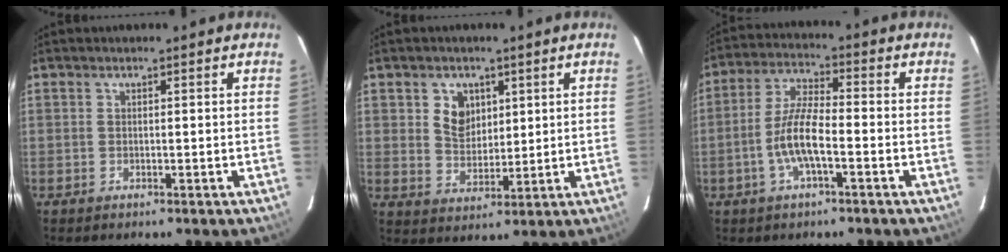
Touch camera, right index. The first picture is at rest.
{"total": 6.1, "force": [2.3, 4.9, 2.8], "torque": [-0.047, 0.006, 0.049]}
{"total": 8.2, "force": [-2.9, 2.0, 7.4], "torque": [-0.153, 0.003, -0.056]}